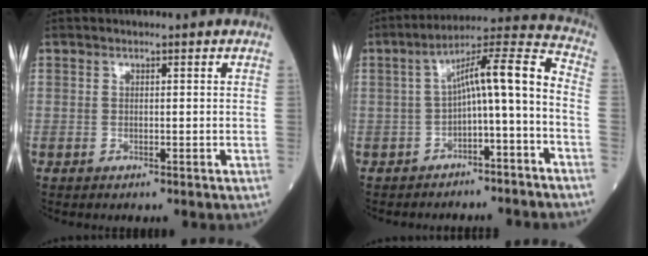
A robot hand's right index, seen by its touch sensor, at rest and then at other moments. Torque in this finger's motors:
{"motor_torque": [0.90, -0.12, 0.46, 0.11]}